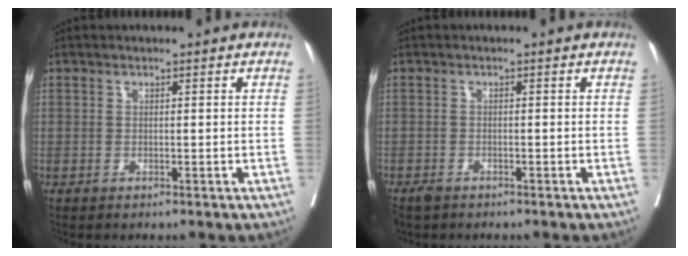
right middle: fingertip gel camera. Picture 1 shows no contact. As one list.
[{"total": 1.8, "force": [-1.4, 0.9, 0.6], "torque": [-0.014, -0.002, -0.022]}]